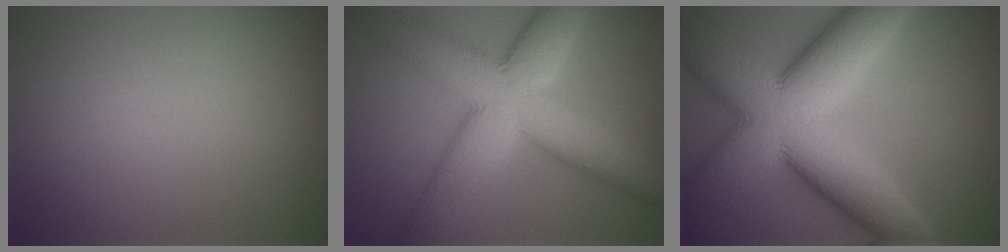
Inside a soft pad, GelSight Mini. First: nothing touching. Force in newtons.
{"total": 11.6, "press": 11.5, "slide": 0.6}
{"total": 15.5, "press": 15.4, "slide": 0.5}